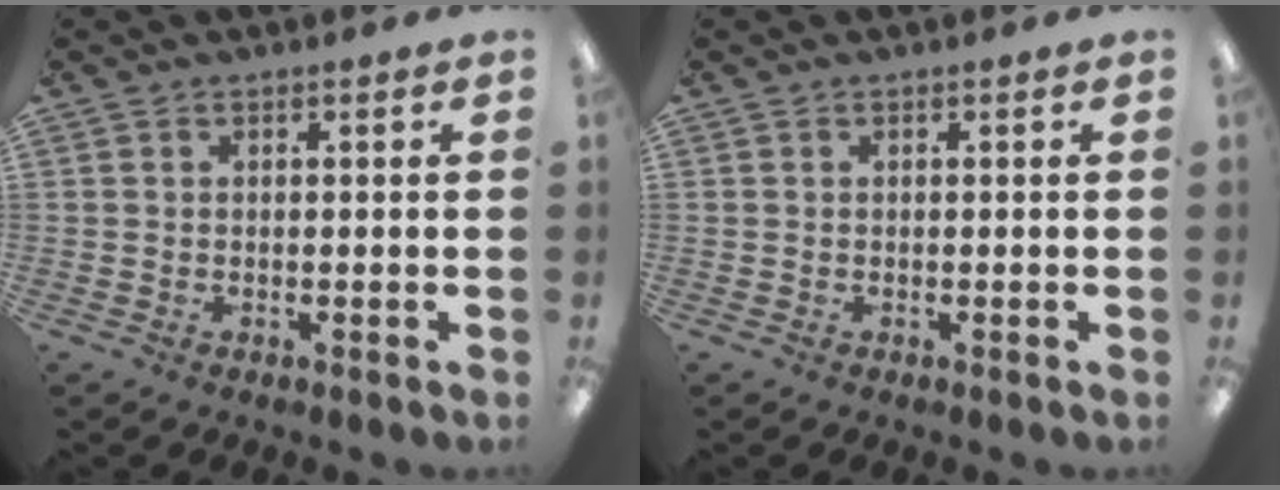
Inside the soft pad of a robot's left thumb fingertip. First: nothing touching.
{"total": 0.0}